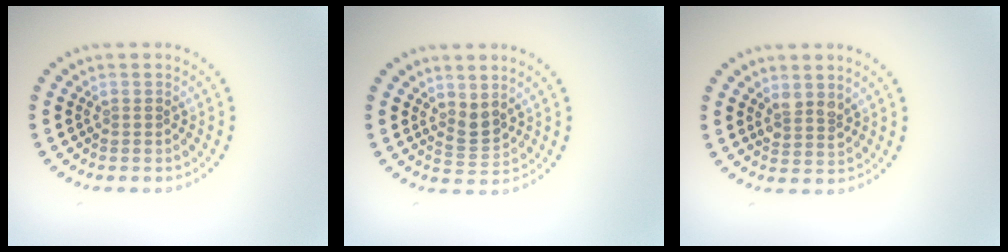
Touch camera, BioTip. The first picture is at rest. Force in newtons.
{"total": 1.8, "press": 1.4, "slide": 1.2}
{"total": 1.8, "press": 1.6, "slide": 0.9}